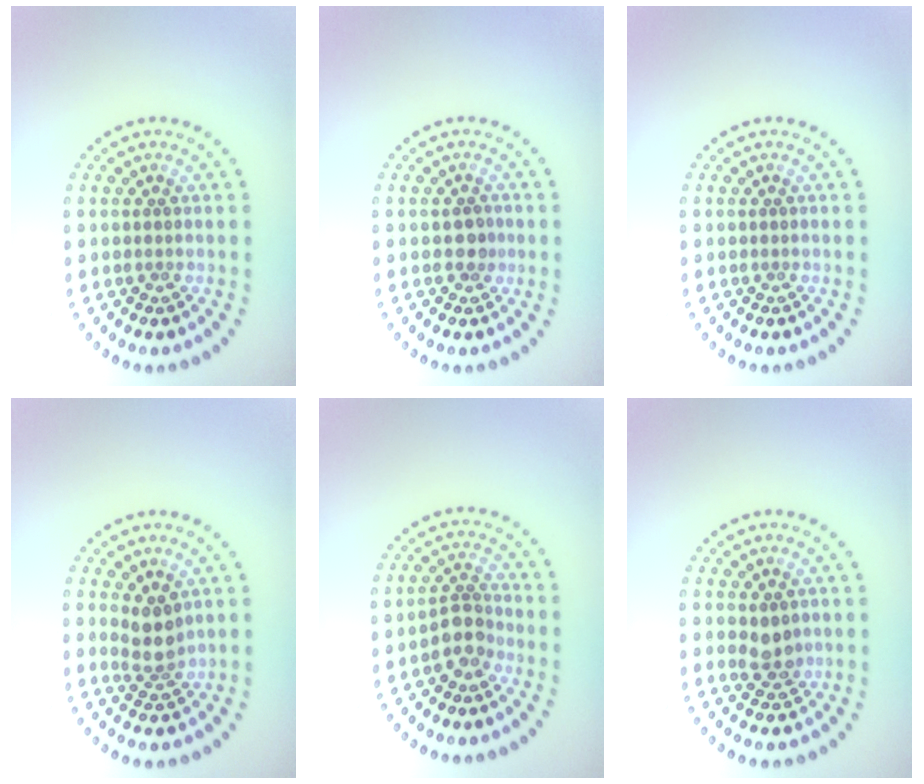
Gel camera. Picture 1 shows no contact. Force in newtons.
{"total": 1.2, "press": 1.2, "slide": 0.3}
{"total": 0.0}
{"total": 2.5, "press": 2.1, "slide": 1.4}
{"total": 2.5, "press": 2.0, "slide": 1.5}
{"total": 2.2, "press": 2.1, "slide": 0.5}